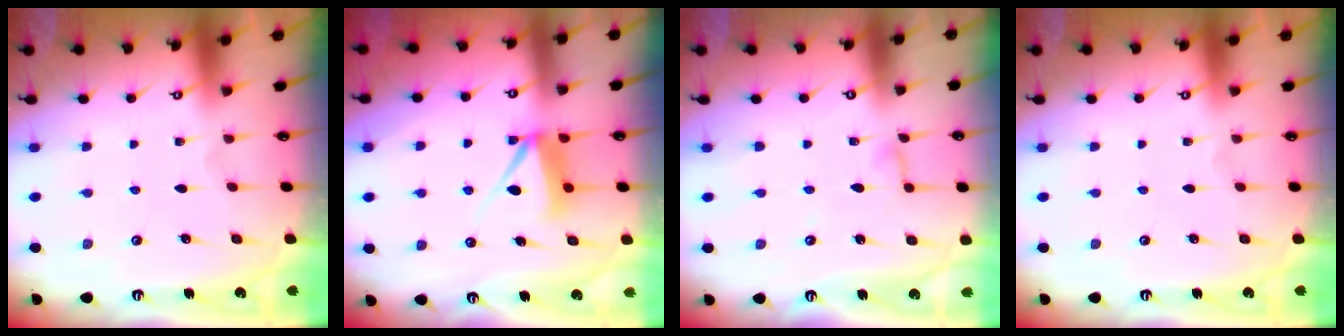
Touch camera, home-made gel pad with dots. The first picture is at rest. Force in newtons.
{"total": 7.8, "press": 7.7, "slide": 0.6}
{"total": 3.8, "press": 3.8, "slide": 0.3}
{"total": 0.0}